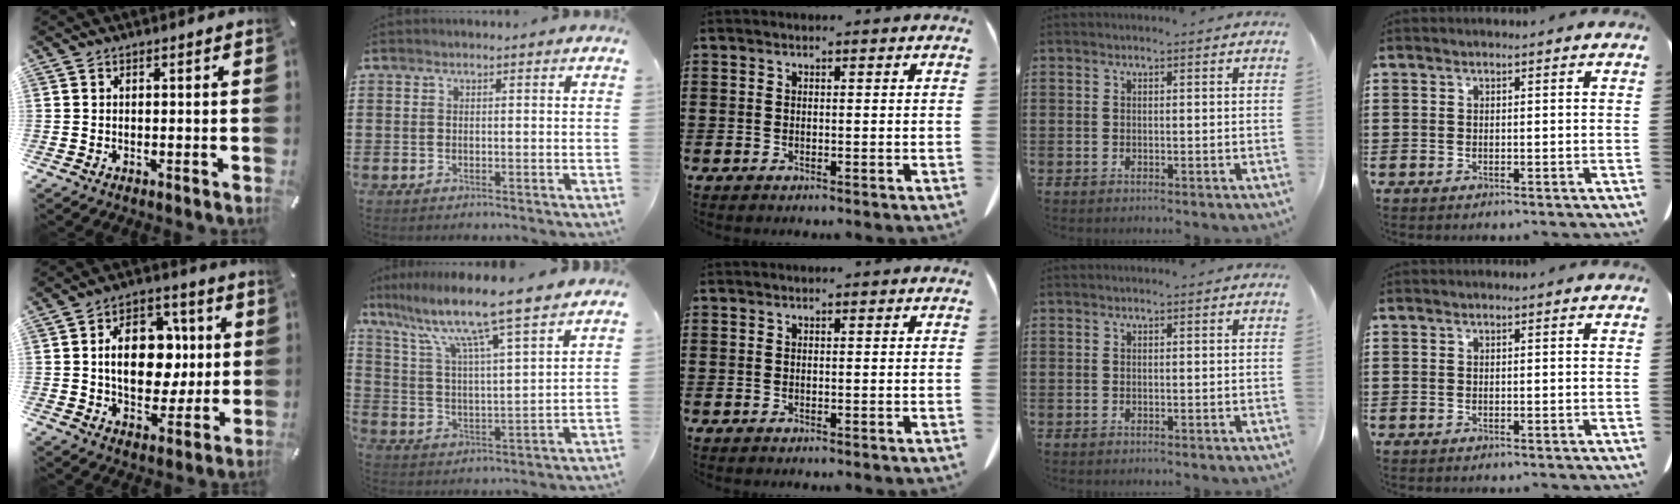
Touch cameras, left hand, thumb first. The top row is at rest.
{"thumb": {"total": 15.3, "force": [1.1, 11.0, 10.5], "torque": [-0.176, 0.007, 0.020]}, "index": {"total": 9.8, "force": [8.2, -0.5, 5.3], "torque": [-0.135, -0.052, 0.132]}}